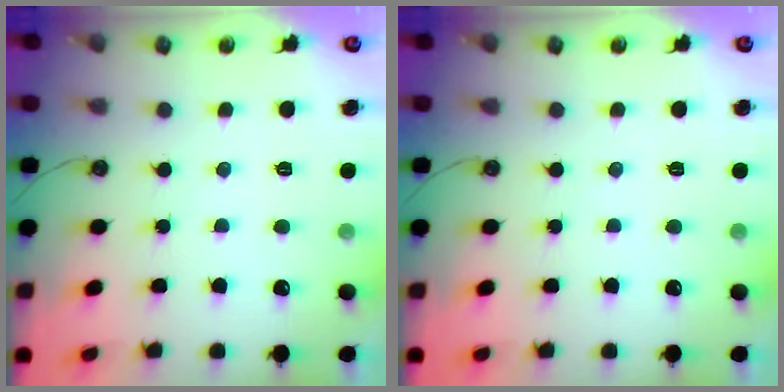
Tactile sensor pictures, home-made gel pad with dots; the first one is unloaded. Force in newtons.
{"total": 0.0}